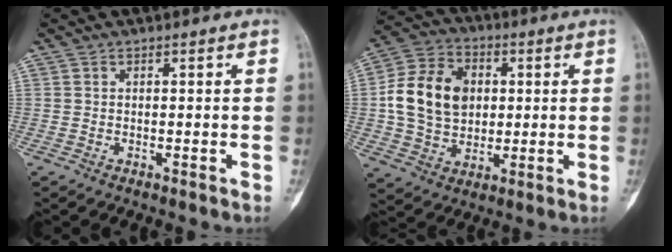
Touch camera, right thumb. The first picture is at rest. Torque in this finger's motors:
{"motor_torque": [1.10, 1.34, 0.61, -0.36, 0.25]}